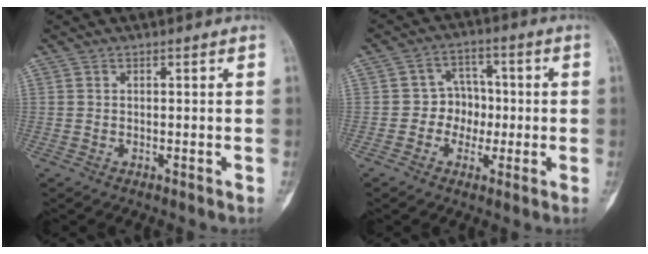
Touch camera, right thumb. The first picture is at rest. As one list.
[{"total": 6.9, "force": [-0.8, 6.0, 3.1], "torque": [-0.002, 0.019, -0.025]}]